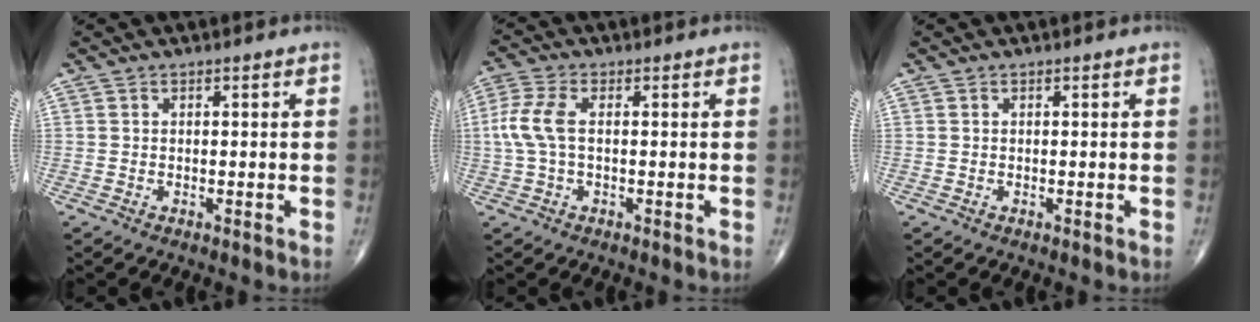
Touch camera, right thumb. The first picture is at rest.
{"total": 6.3, "force": [0.3, 3.2, 5.5], "torque": [-0.151, 0.014, 0.002]}
{"total": 0.0}